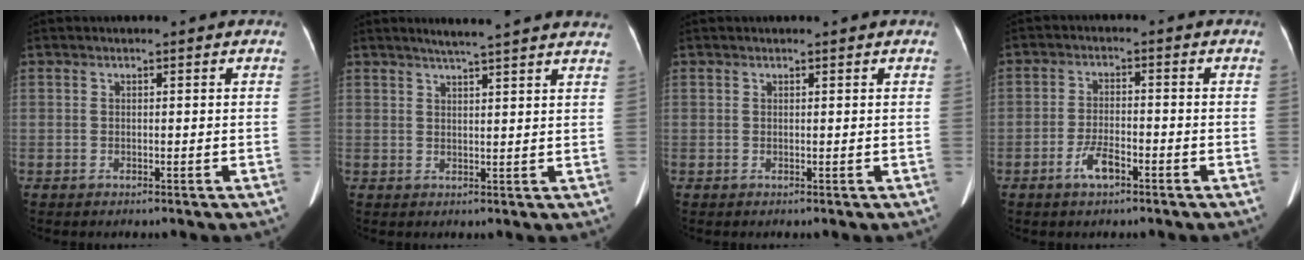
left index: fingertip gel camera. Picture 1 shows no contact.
{"total": 12.1, "force": [10.7, 0.4, 5.6], "torque": [-0.076, 0.018, 0.122]}
{"total": 0.6, "force": [0.6, 0.0, 0.2], "torque": [-0.004, 0.009, 0.008]}
{"total": 4.0, "force": [-2.5, 1.2, 2.9], "torque": [-0.059, 0.000, -0.047]}